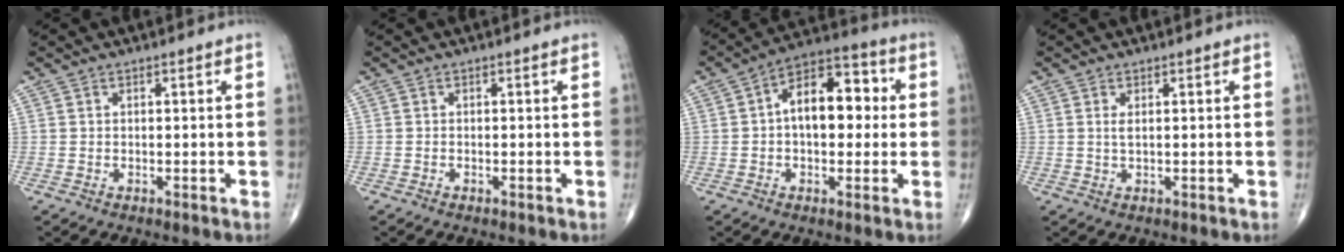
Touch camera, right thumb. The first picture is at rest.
{"total": 0.0}
{"total": 13.0, "force": [1.2, 7.6, 10.5], "torque": [-0.131, 0.032, 0.006]}
{"total": 1.3, "force": [0.4, 0.4, 1.2], "torque": [-0.028, -0.002, 0.010]}